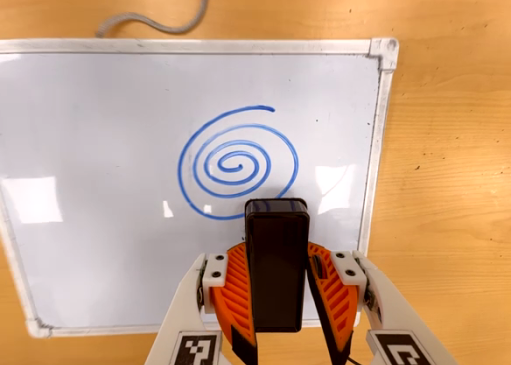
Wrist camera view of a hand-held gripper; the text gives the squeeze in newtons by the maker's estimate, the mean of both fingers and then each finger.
{"total": 6.9, "left": 5.9, "right": 7.8}